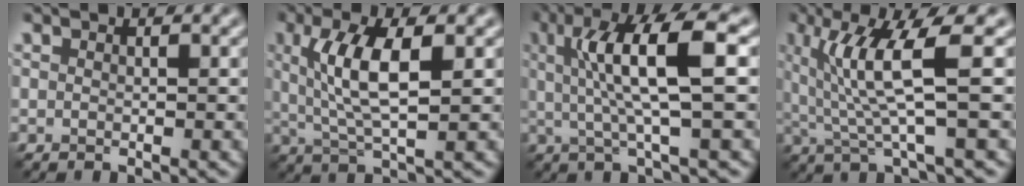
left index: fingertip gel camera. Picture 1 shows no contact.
{"total": 6.1, "force": [1.2, 1.8, 5.7], "torque": [-0.112, 0.005, 0.023]}
{"total": 7.7, "force": [1.4, 1.4, 7.5], "torque": [-0.127, 0.005, 0.025]}
{"total": 6.7, "force": [1.3, 1.1, 6.4], "torque": [-0.128, -0.006, 0.028]}